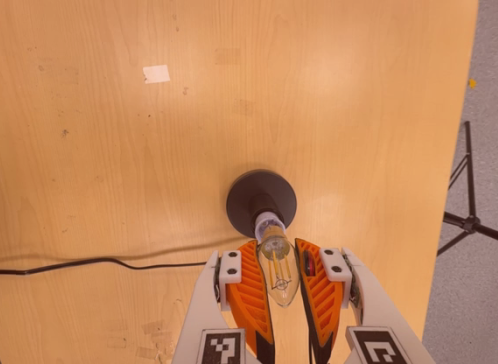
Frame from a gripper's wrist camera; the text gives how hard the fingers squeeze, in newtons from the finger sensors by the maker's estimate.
{"total": 20.7, "left": 24.2, "right": 17.3}